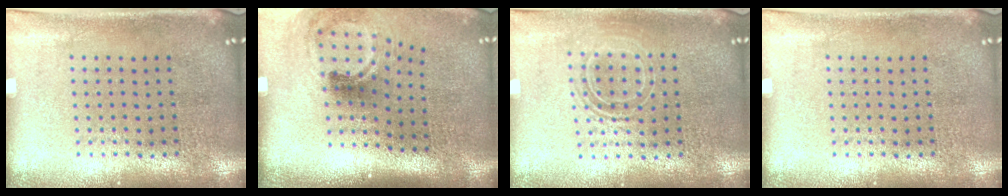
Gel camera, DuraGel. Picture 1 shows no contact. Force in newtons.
{"total": 1.9, "press": 1.2, "slide": 1.5}
{"total": 1.5, "press": 1.2, "slide": 0.9}
{"total": 0.0}